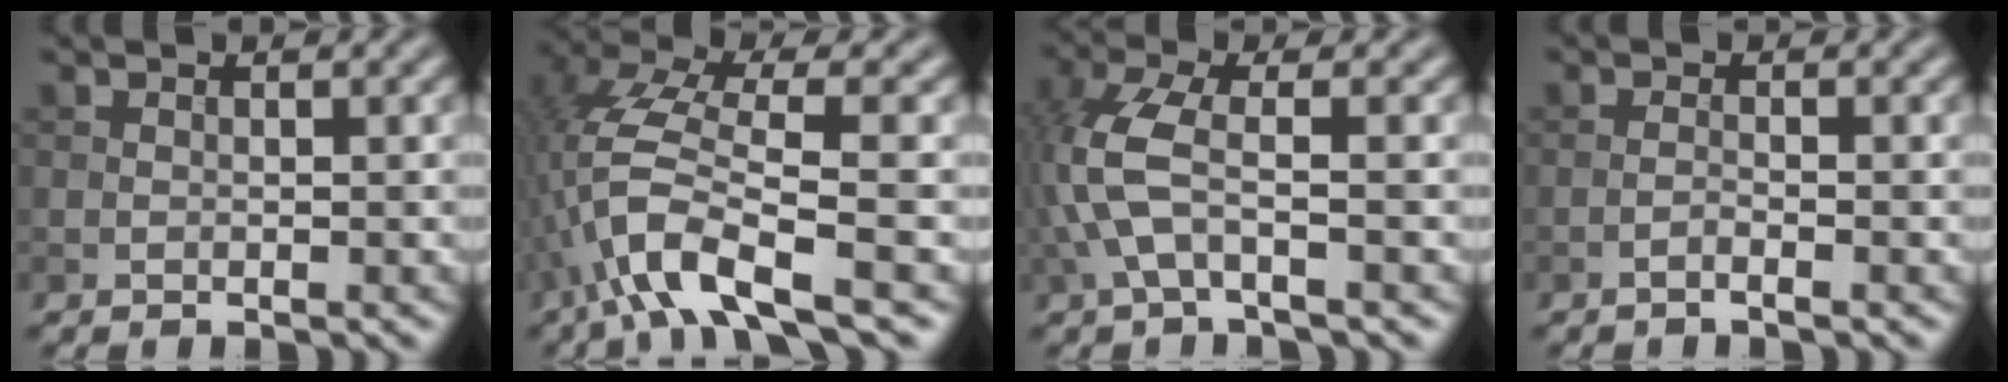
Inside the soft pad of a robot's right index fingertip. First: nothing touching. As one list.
[{"total": 7.9, "force": [-3.3, 2.1, 6.9], "torque": [-0.150, 0.011, -0.073]}, {"total": 4.3, "force": [-1.1, 1.4, 4.0], "torque": [-0.105, 0.010, -0.030]}, {"total": 1.0, "force": [-0.7, 0.1, 0.7], "torque": [-0.013, 0.002, -0.017]}]